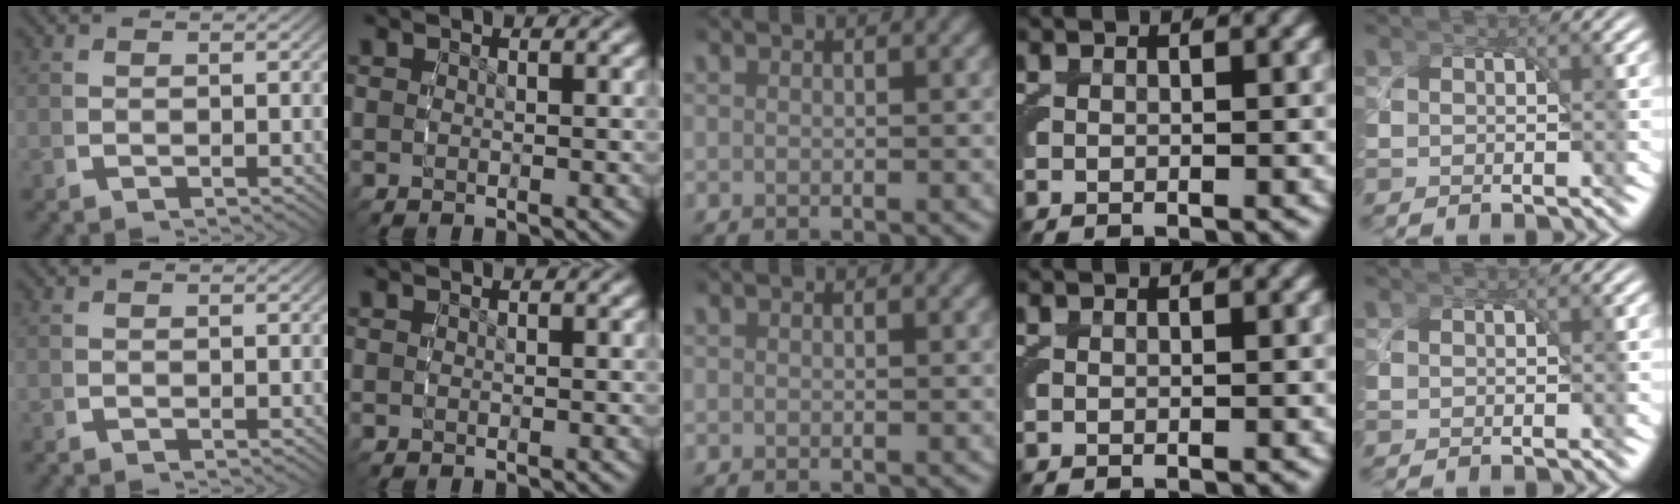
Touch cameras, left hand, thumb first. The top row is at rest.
{}